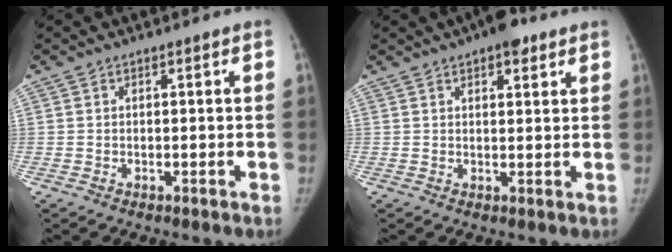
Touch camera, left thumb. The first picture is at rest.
{"total": 5.7, "force": [3.6, 2.4, 3.7], "torque": [-0.032, -0.011, 0.046]}